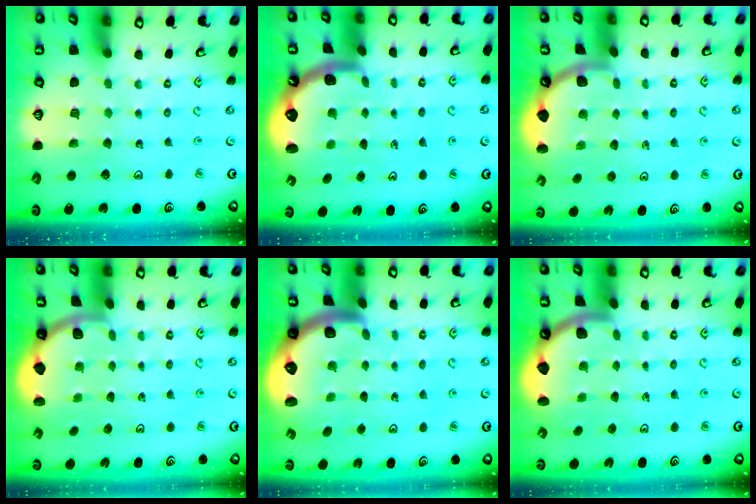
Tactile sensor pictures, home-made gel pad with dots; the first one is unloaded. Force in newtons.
{"total": 1.6, "press": 1.4, "slide": 0.6}
{"total": 1.8, "press": 1.8, "slide": 0.0}
{"total": 1.8, "press": 1.7, "slide": 0.3}
{"total": 4.8, "press": 4.6, "slide": 1.6}
{"total": 2.0, "press": 2.0, "slide": 0.3}